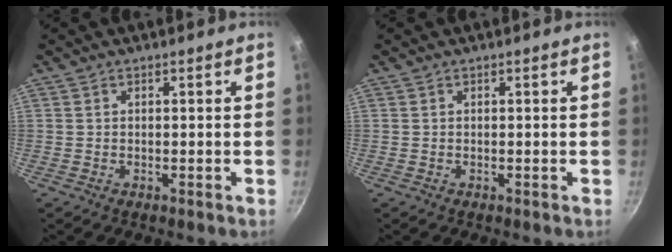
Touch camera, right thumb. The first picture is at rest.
{"total": 0.0}